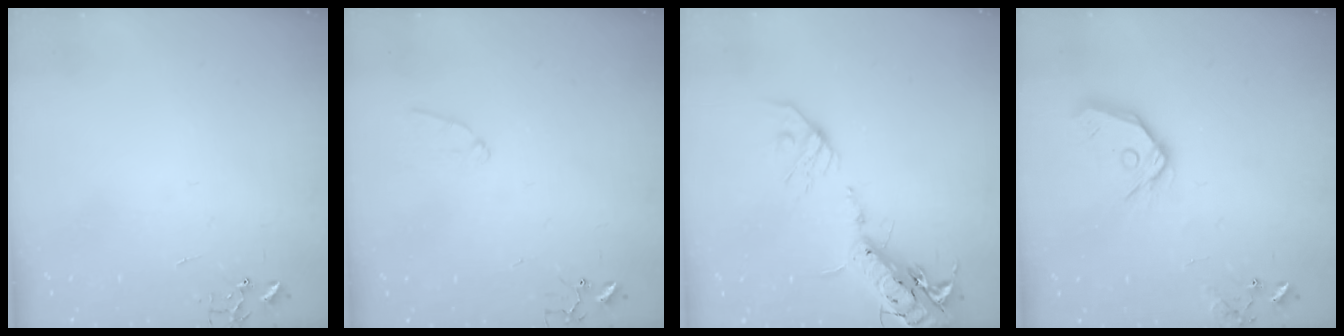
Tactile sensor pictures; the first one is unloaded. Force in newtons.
{"total": 5.7, "press": 5.7, "slide": 0.6}
{"total": 18.7, "press": 18.3, "slide": 3.9}
{"total": 13.4, "press": 13.2, "slide": 1.8}